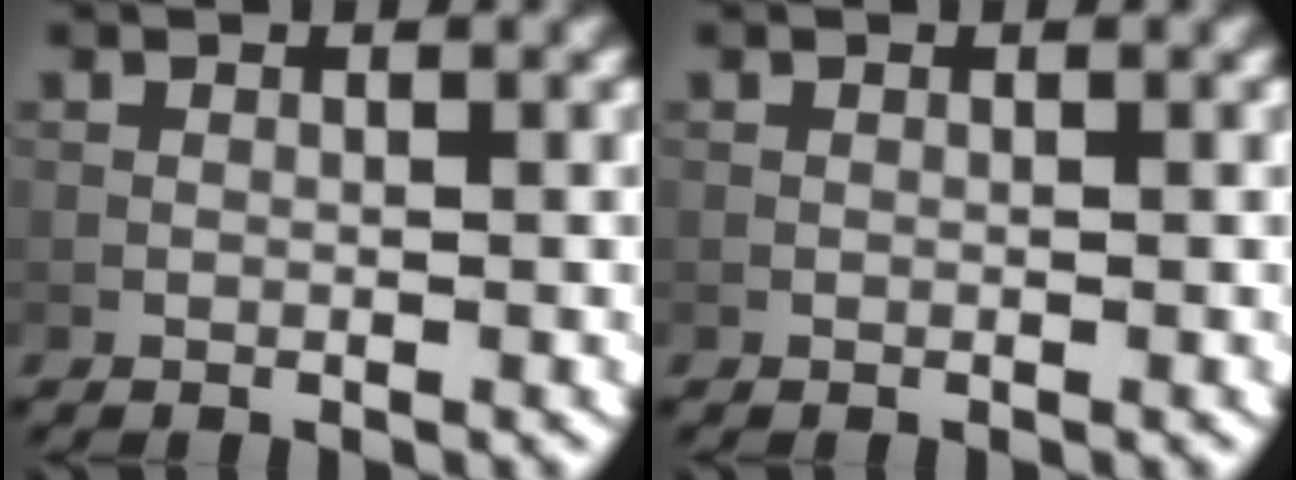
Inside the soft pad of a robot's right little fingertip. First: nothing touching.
{"total": 0.0}